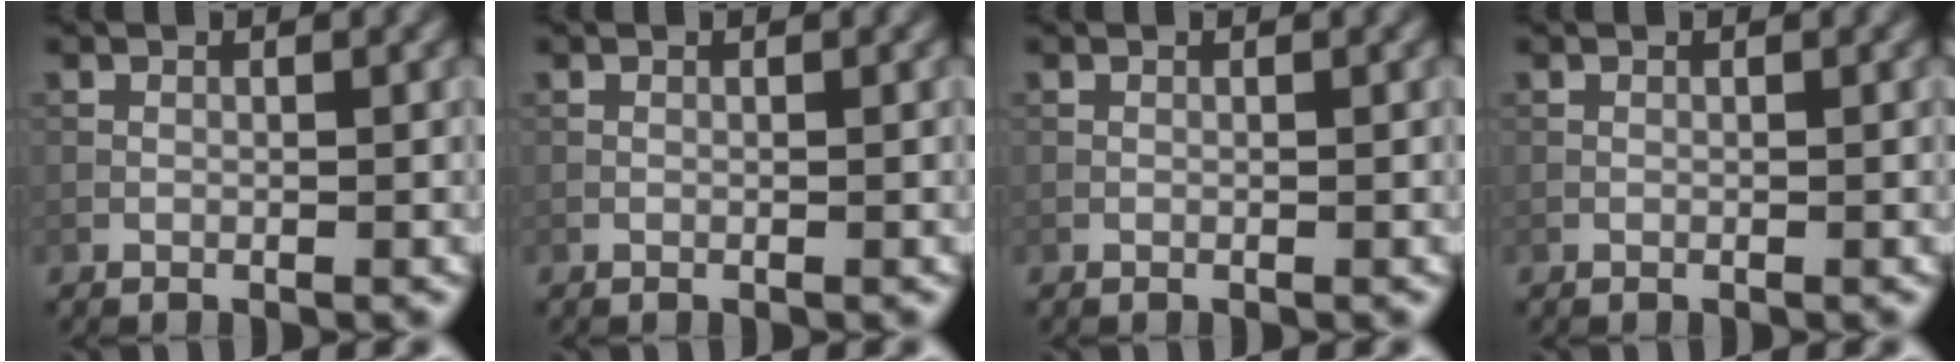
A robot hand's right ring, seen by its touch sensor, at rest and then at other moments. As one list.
[{"total": 0.0}, {"total": 0.0}, {"total": 0.0}]